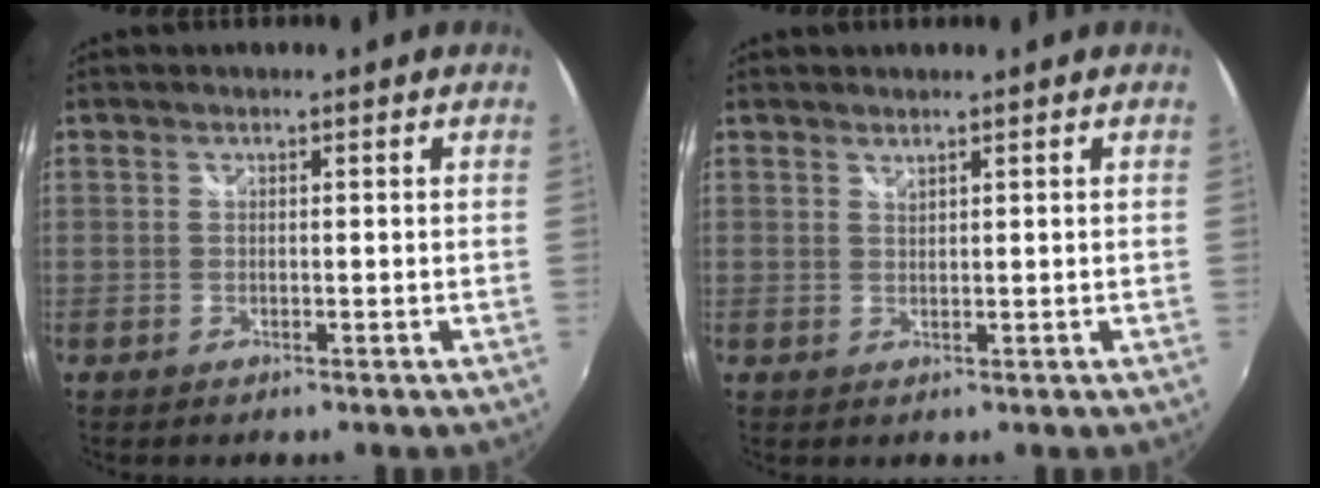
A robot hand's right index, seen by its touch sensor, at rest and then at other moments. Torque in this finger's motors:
{"motor_torque": [-0.08, 0.02, -0.07, 0.00]}